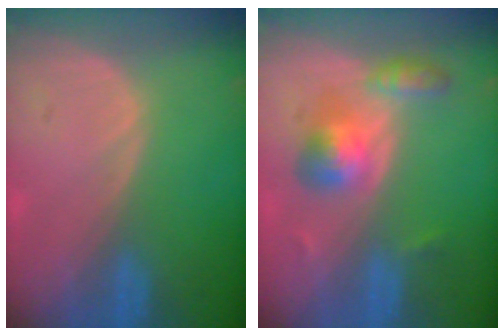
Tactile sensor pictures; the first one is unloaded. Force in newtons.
{"total": 5.5, "press": 5.3, "slide": 1.5}